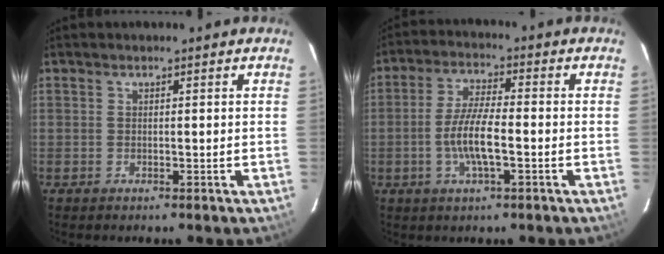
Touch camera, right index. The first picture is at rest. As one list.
[{"total": 7.7, "force": [-2.0, 1.7, 7.3], "torque": [-0.146, 0.002, -0.042]}]